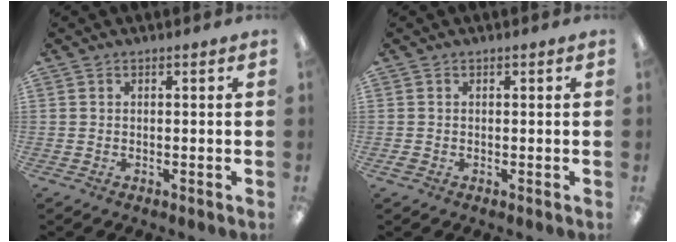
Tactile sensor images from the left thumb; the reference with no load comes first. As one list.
[{"total": 0.9, "force": [-0.5, 0.7, 0.1], "torque": [-0.001, 0.002, -0.011]}]